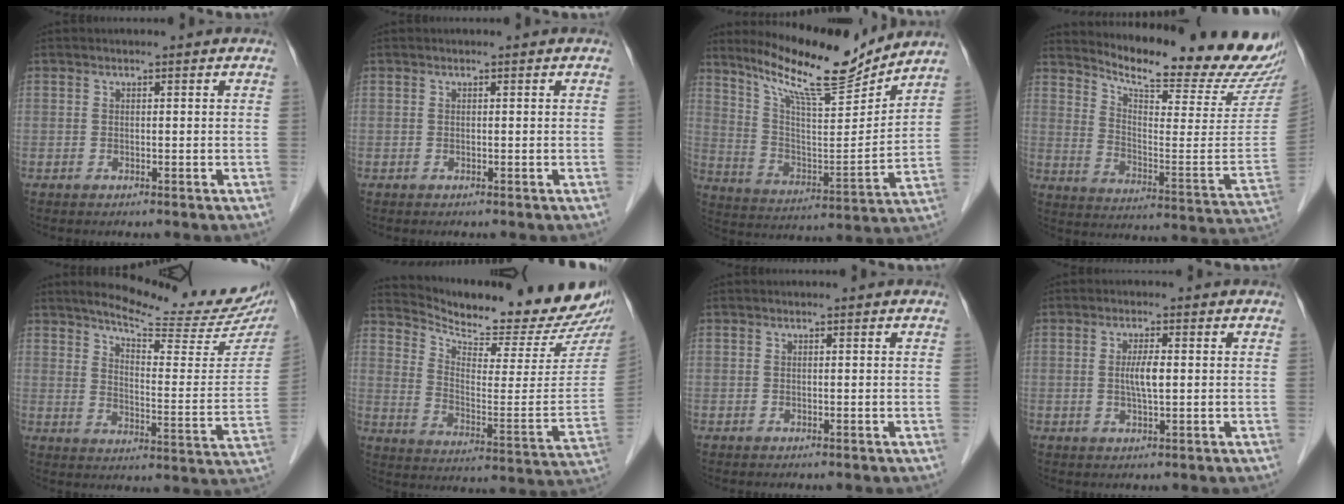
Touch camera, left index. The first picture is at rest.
{"total": 0.0}
{"total": 15.8, "force": [14.0, 1.2, 7.2], "torque": [-0.135, -0.018, 0.238]}
{"total": 22.6, "force": [21.3, 1.2, 7.3], "torque": [-0.123, -0.111, 0.273]}
{"total": 19.7, "force": [17.3, 2.5, 9.1], "torque": [-0.121, -0.057, 0.214]}
{"total": 21.7, "force": [20.7, 2.9, 6.0], "torque": [-0.102, -0.088, 0.277]}
{"total": 0.0}
{"total": 3.3, "force": [0.1, 0.5, 3.3], "torque": [-0.061, -0.003, 0.001]}